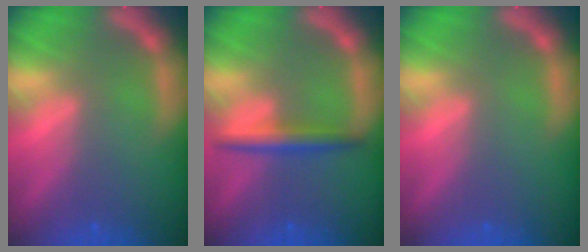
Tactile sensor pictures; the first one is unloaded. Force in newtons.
{"total": 3.0}
{"total": 0.0}